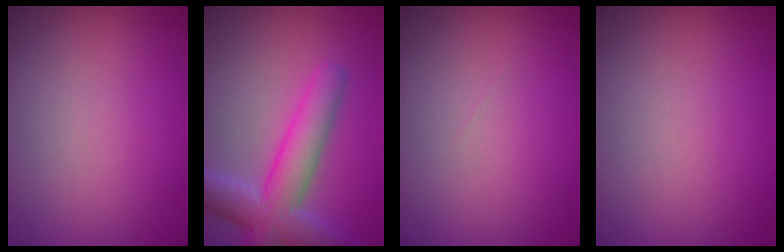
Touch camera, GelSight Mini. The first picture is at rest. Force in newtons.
{"total": 6.7, "press": 6.7, "slide": 0.3}
{"total": 0.0}
{"total": 0.0}